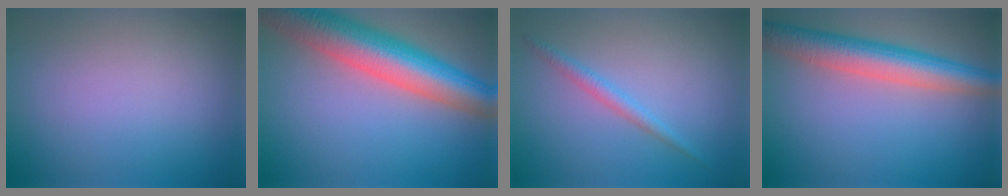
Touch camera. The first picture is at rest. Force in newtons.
{"total": 10.1, "press": 10.1, "slide": 0.7}
{"total": 1.5, "press": 1.5, "slide": 0.1}
{"total": 6.2, "press": 6.2, "slide": 0.3}